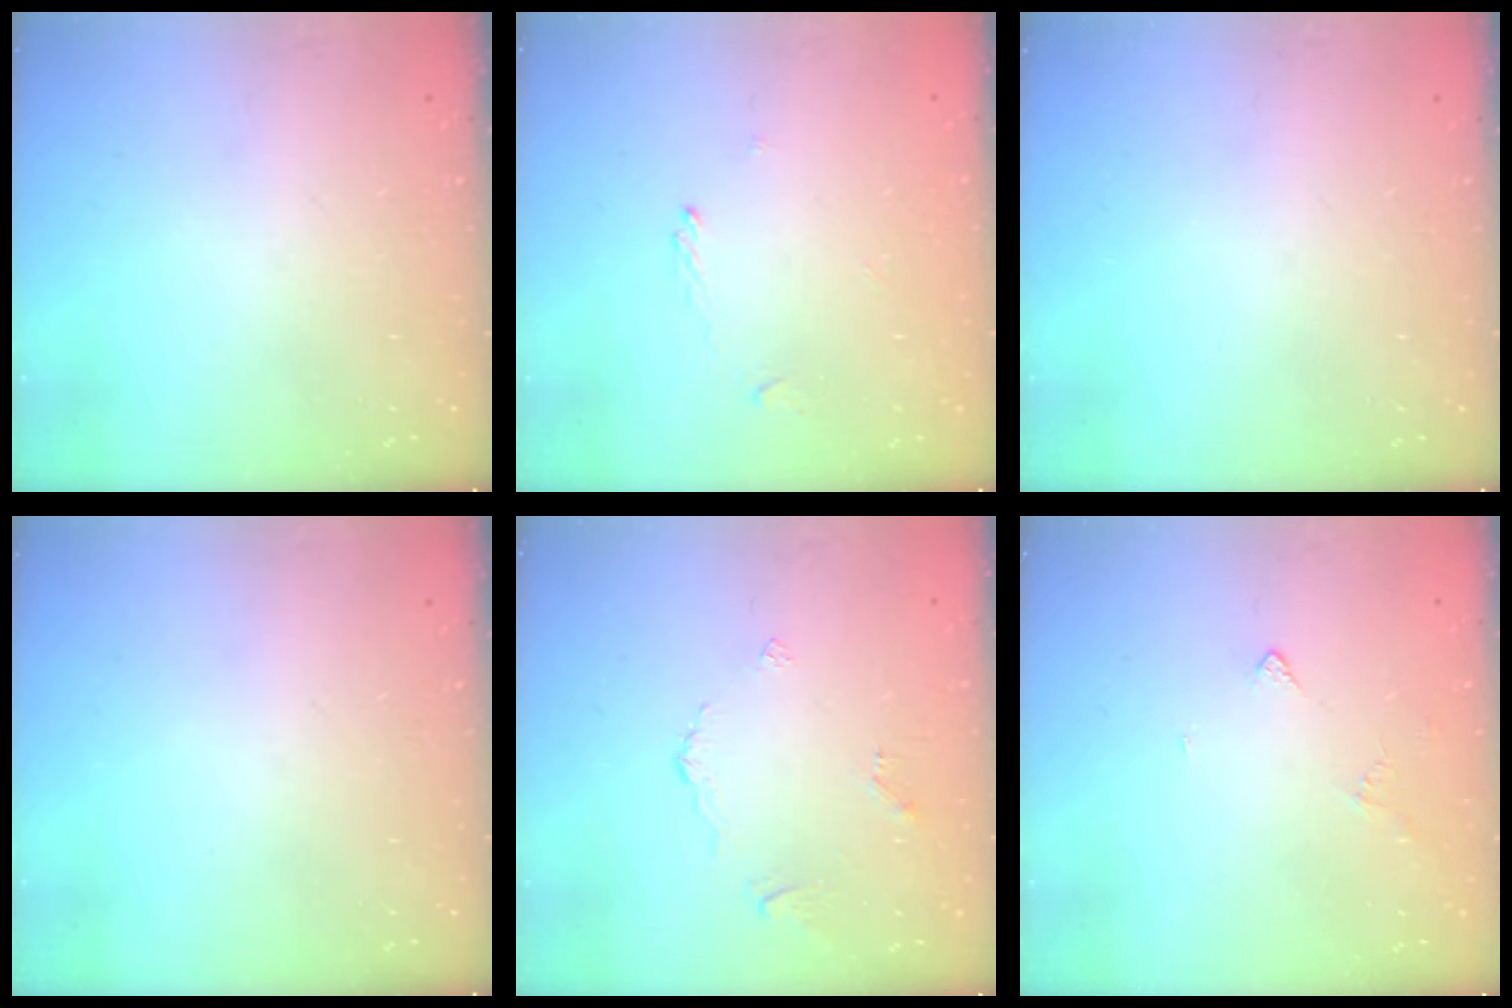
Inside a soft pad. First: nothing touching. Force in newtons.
{"total": 1.4, "press": 1.3, "slide": 0.2}
{"total": 0.0}
{"total": 0.0}
{"total": 2.4, "press": 2.4, "slide": 0.5}
{"total": 1.8, "press": 1.7, "slide": 0.4}